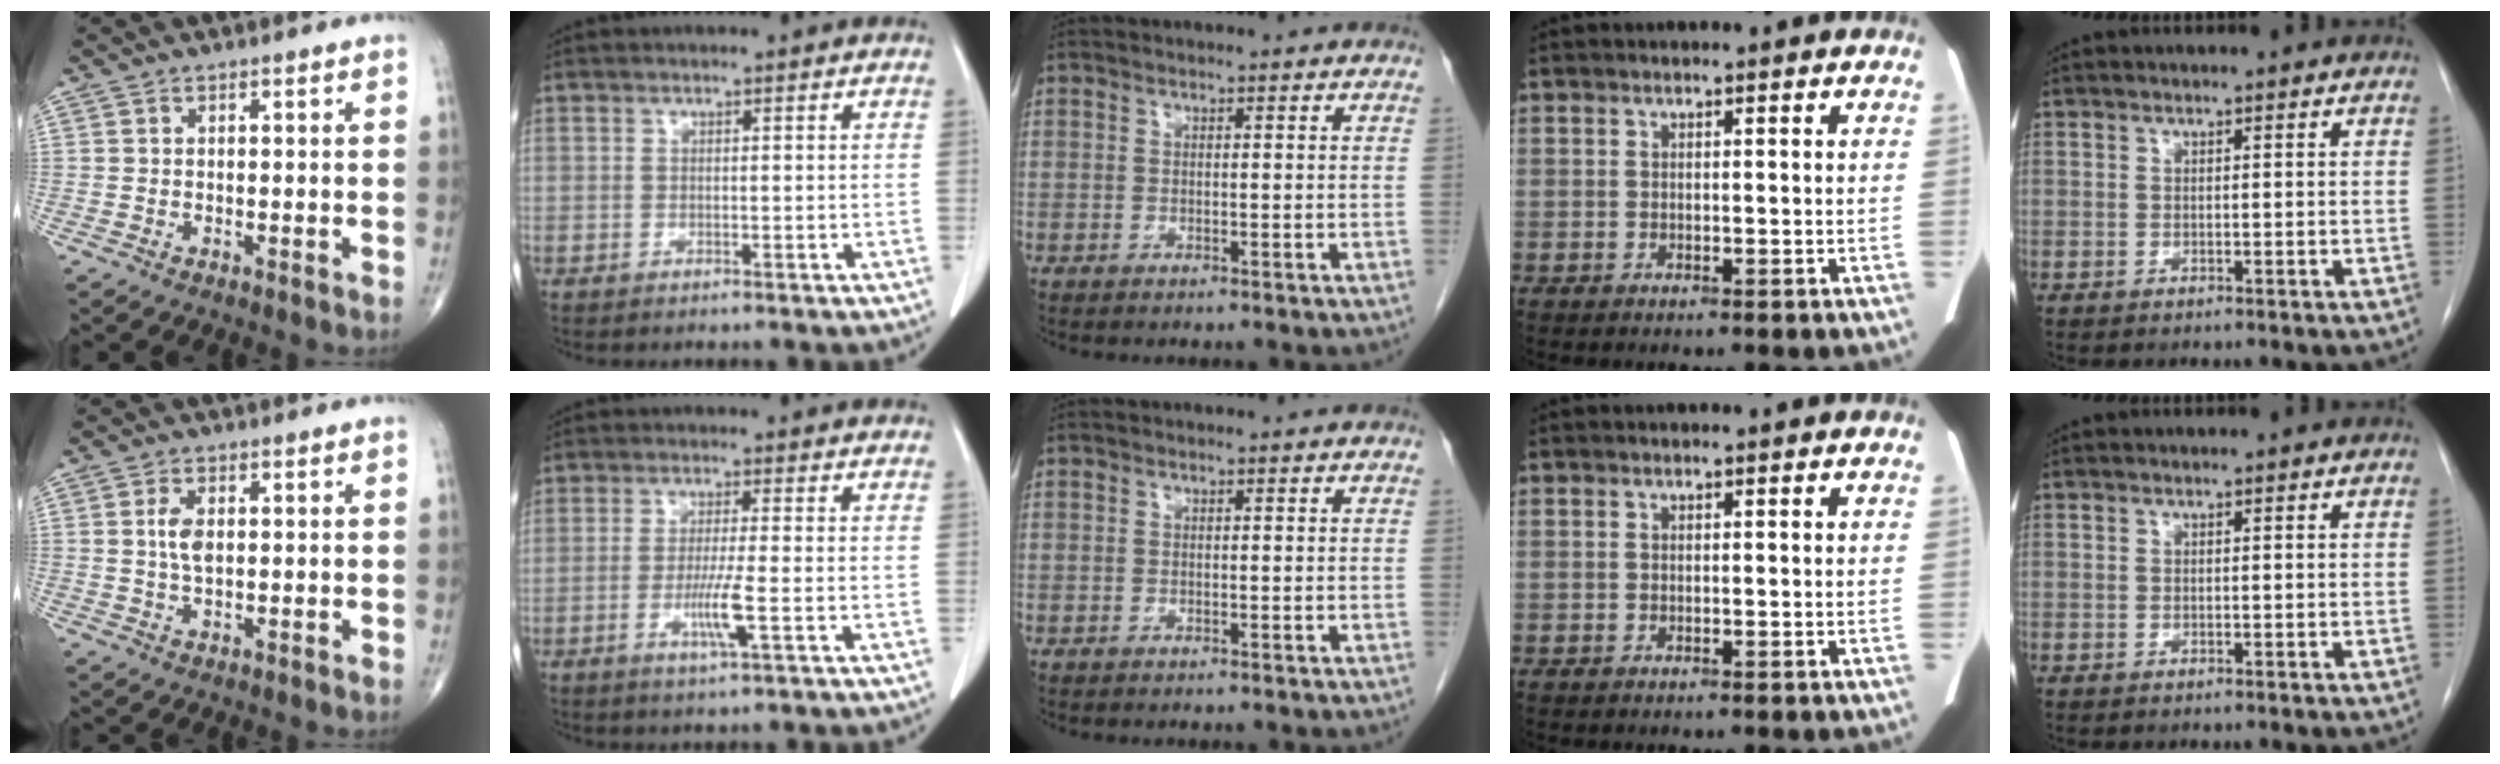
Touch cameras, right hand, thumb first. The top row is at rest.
{"thumb": {"total": 3.9, "force": [0.5, 1.9, 3.3], "torque": [-0.065, -0.002, 0.009]}, "index": {"total": 4.9, "force": [-1.6, -0.4, 4.7], "torque": [-0.090, -0.012, -0.031]}}